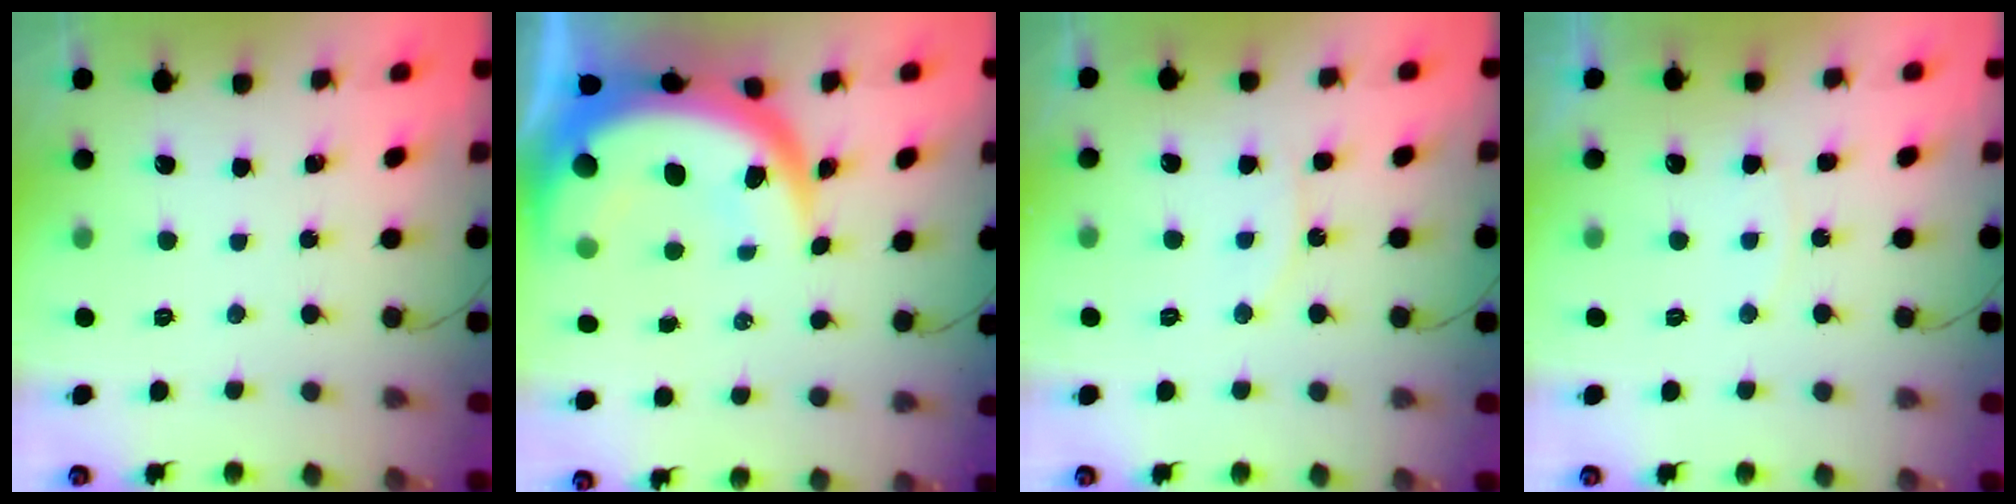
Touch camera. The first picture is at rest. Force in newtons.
{"total": 16.1, "press": 16.1, "slide": 1.5}
{"total": 6.8, "press": 6.8, "slide": 0.5}
{"total": 4.3, "press": 4.3, "slide": 0.6}